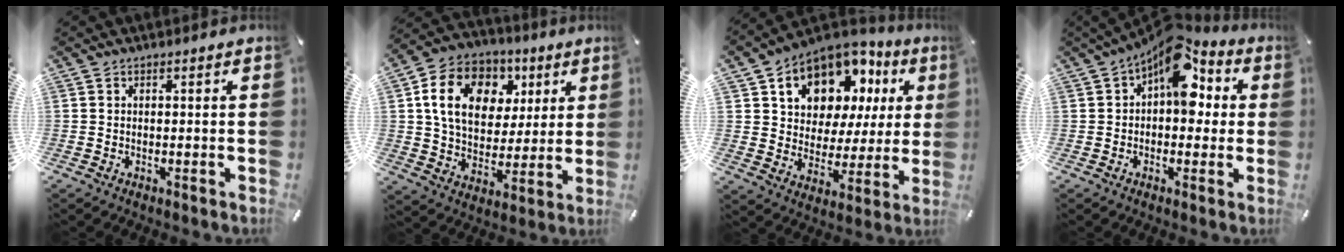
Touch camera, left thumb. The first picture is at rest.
{"total": 15.5, "force": [5.7, 12.0, 8.1], "torque": [-0.142, -0.001, 0.109]}
{"total": 12.2, "force": [7.3, 9.1, 3.7], "torque": [-0.078, -0.056, 0.133]}
{"total": 13.7, "force": [5.6, 8.1, 9.5], "torque": [-0.126, -0.037, 0.097]}